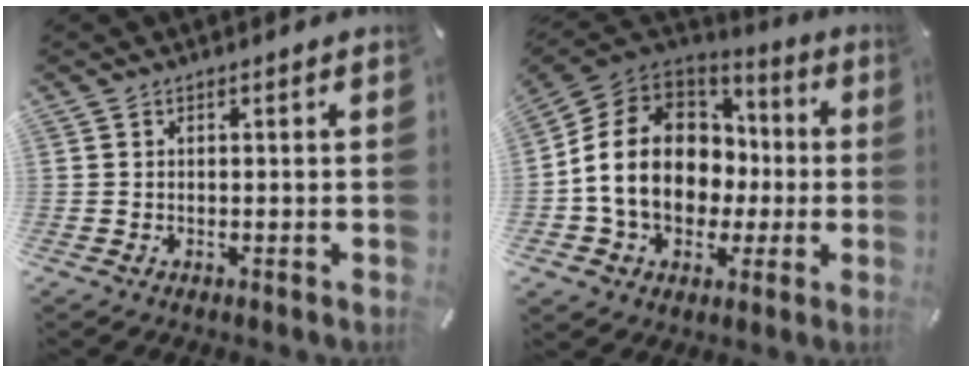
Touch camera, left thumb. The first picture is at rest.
{"total": 16.0, "force": [-1.4, 13.4, 8.6], "torque": [-0.193, 0.017, -0.016]}